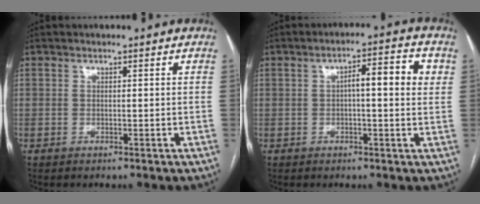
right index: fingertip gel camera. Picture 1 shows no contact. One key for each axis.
{"total": 6.9, "fx": 1.1, "fy": 1.4, "fz": 6.7, "tx": -0.095, "ty": 0.022, "tz": 0.012}